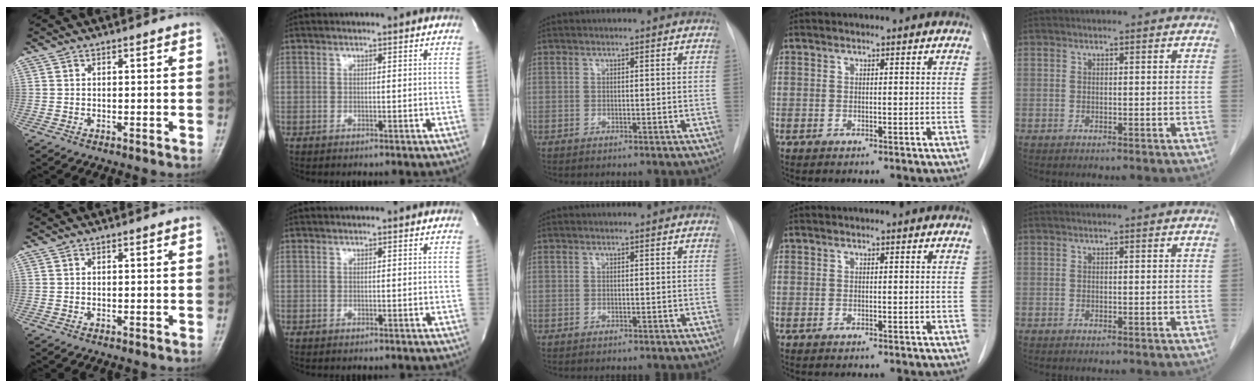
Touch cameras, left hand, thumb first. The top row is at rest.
{}